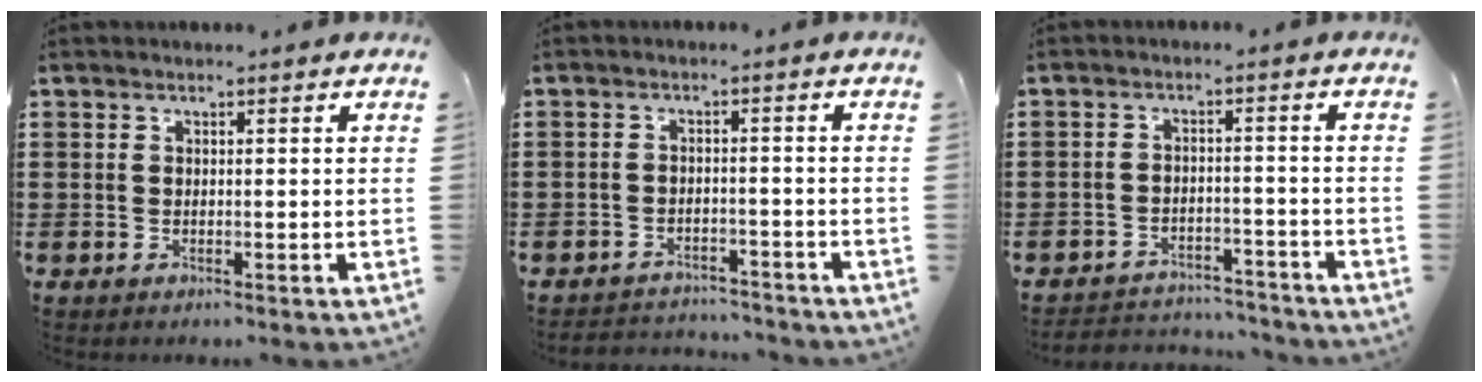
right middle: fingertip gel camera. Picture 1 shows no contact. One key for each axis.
{"total": 2.9, "fx": -2.8, "fy": 0.5, "fz": -0.3, "tx": -0.003, "ty": 0.001, "tz": -0.063}
{"total": 3.6, "fx": -3.5, "fy": 0.6, "fz": -0.2, "tx": -0.004, "ty": 0.002, "tz": -0.077}